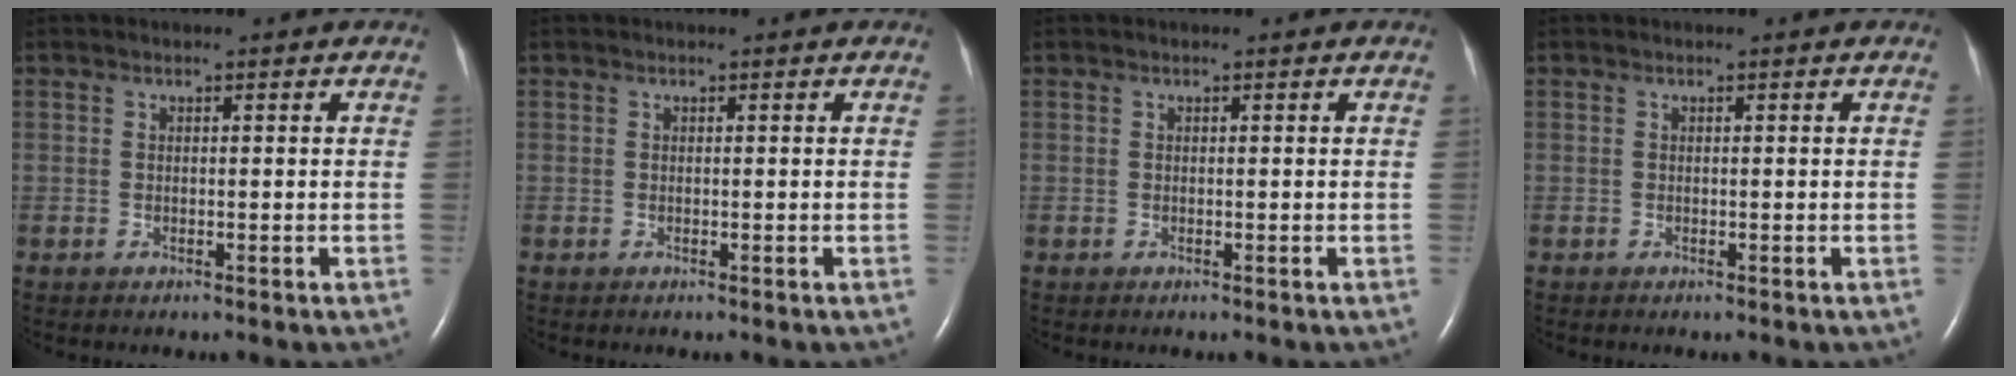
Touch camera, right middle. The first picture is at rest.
{"total": 0.0}
{"total": 0.0}
{"total": 0.0}